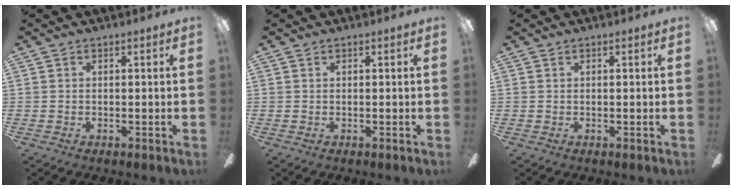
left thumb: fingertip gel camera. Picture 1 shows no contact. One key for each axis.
{"total": 0.0}
{"total": 0.0}